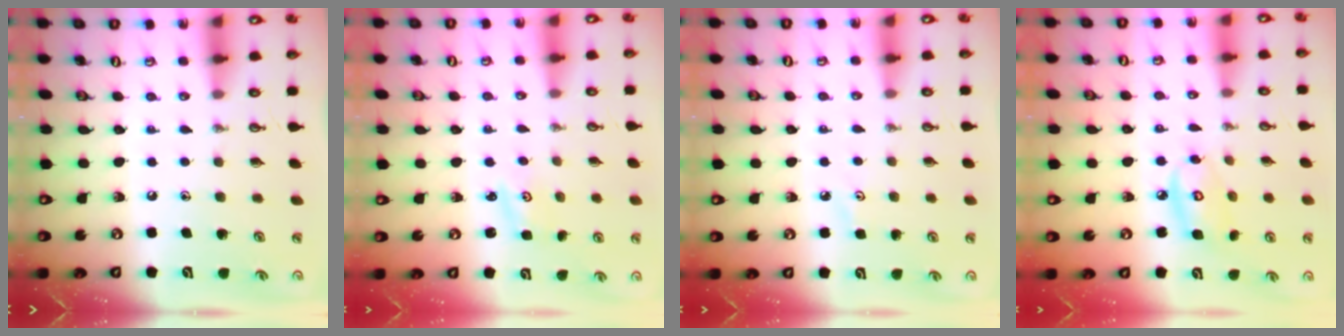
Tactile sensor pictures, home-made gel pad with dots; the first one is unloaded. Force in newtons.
{"total": 1.1, "press": 1.1, "slide": 0.3}
{"total": 2.6, "press": 2.6, "slide": 0.5}
{"total": 7.3, "press": 7.3, "slide": 0.4}